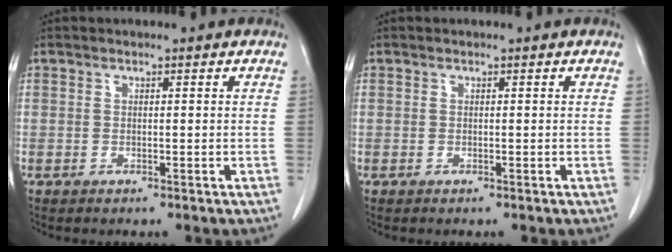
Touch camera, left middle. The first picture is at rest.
{"total": 0.0}